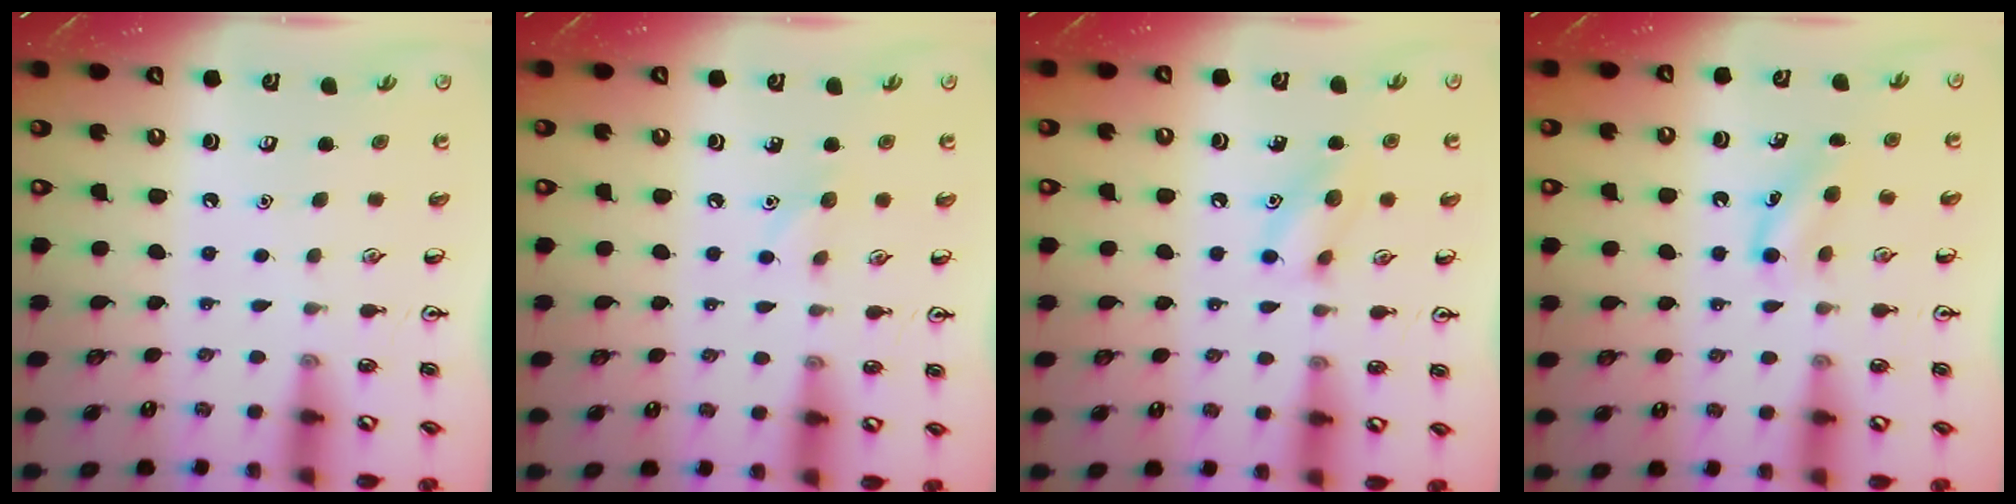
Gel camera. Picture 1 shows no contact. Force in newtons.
{"total": 5.4, "press": 5.1, "slide": 1.7}
{"total": 8.6, "press": 8.6, "slide": 0.7}
{"total": 6.0, "press": 5.8, "slide": 1.5}